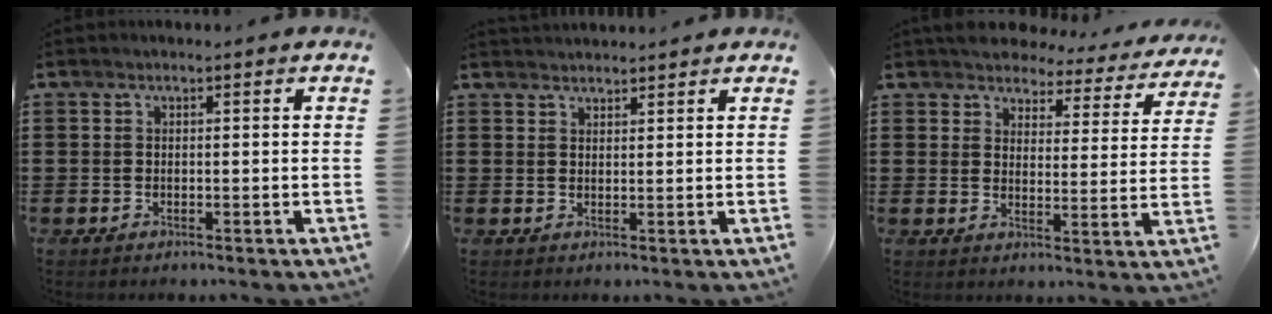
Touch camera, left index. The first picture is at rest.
{"total": 1.7, "force": [1.7, 0.1, -0.1], "torque": [-0.003, 0.001, 0.033]}
{"total": 4.4, "force": [4.3, 0.9, 0.5], "torque": [-0.036, -0.025, 0.072]}